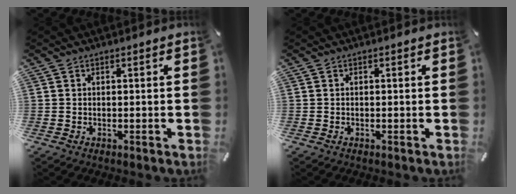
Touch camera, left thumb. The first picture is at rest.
{"total": 0.0}